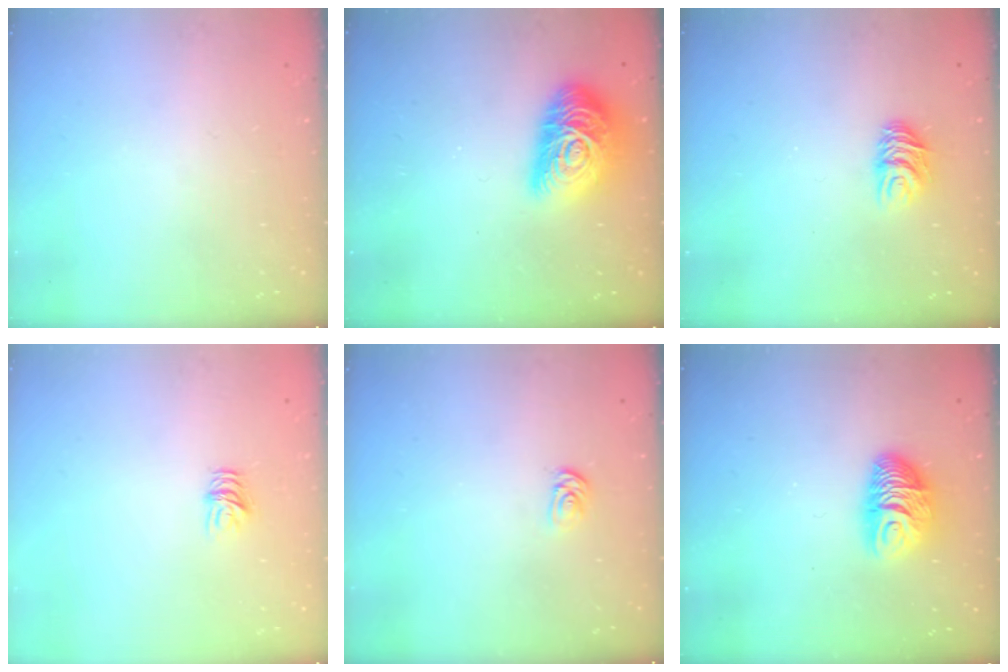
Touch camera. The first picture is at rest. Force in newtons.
{"total": 17.0, "press": 17.0, "slide": 0.7}
{"total": 6.9, "press": 6.9, "slide": 0.5}
{"total": 4.4, "press": 4.4, "slide": 0.3}
{"total": 2.1, "press": 2.1, "slide": 0.2}
{"total": 9.0, "press": 9.0, "slide": 0.2}